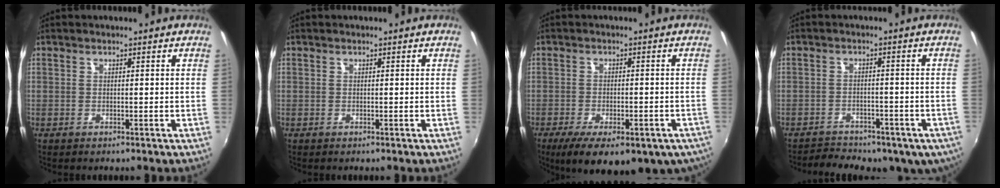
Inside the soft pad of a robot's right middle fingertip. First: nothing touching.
{"total": 0.0}
{"total": 17.0, "force": [-10.6, 7.1, 11.2], "torque": [-0.203, -0.048, -0.136]}
{"total": 11.7, "force": [-8.2, 6.7, 4.9], "torque": [-0.100, 0.004, -0.097]}